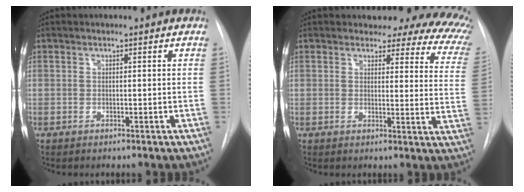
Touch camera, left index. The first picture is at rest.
{"total": 16.9, "force": [14.7, 5.8, 6.0], "torque": [-0.054, -0.060, 0.134]}